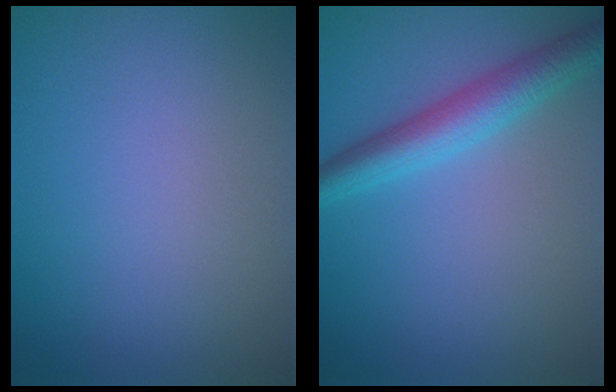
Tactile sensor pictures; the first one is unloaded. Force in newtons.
{"total": 4.3, "press": 4.3, "slide": 0.1}